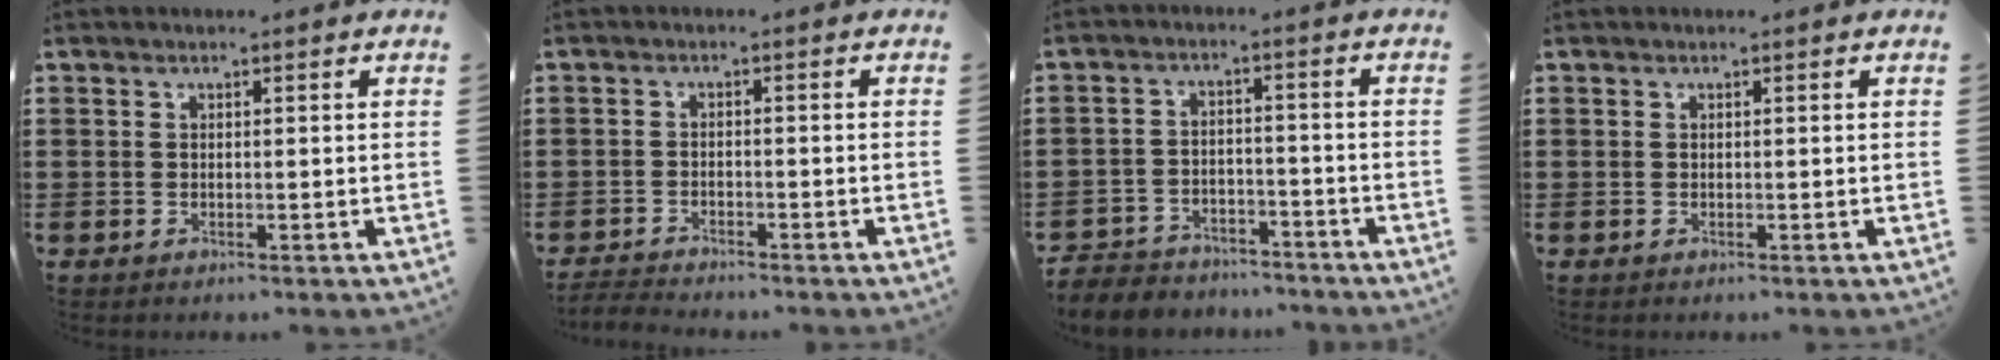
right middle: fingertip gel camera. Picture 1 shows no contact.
{"total": 2.4, "force": [-2.4, 0.1, 0.2], "torque": [-0.016, -0.004, -0.054]}
{"total": 4.8, "force": [-4.6, 1.0, 0.0], "torque": [-0.010, 0.007, -0.098]}
{"total": 0.0}